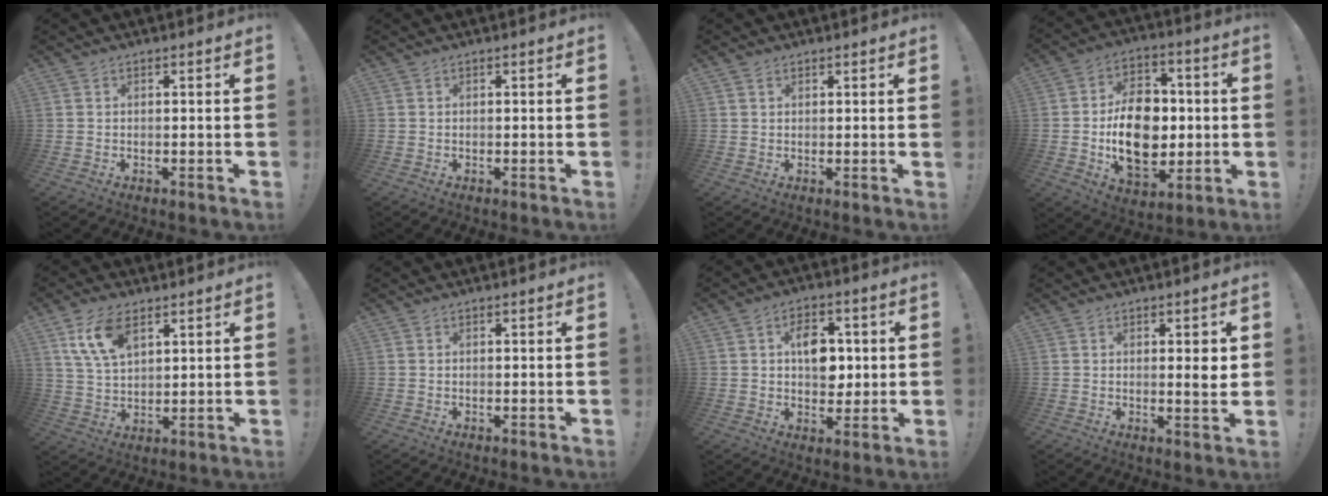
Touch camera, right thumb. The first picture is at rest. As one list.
[{"total": 0.0}, {"total": 1.1, "force": [0.9, 0.7, 0.0], "torque": [0.007, -0.004, 0.017]}, {"total": 18.1, "force": [-1.4, 12.7, 12.9], "torque": [-0.220, 0.006, -0.018]}, {"total": 10.7, "force": [5.9, 5.6, 7.0], "torque": [-0.130, -0.016, 0.109]}, {"total": 0.0}, {"total": 10.3, "force": [1.4, 7.6, 6.9], "torque": [-0.095, 0.009, 0.029]}, {"total": 3.5, "force": [0.8, 0.8, 3.3], "torque": [-0.039, -0.011, 0.007]}]